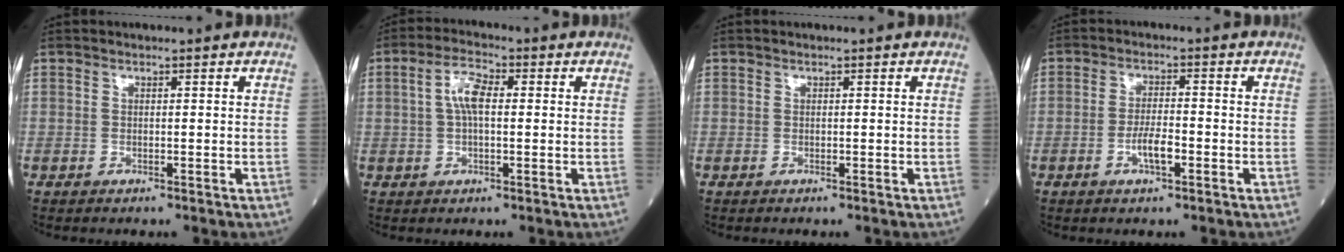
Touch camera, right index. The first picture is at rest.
{"total": 5.1, "force": [0.8, 1.8, 4.7], "torque": [-0.097, 0.015, 0.014]}
{"total": 0.0}
{"total": 4.0, "force": [-1.5, 0.9, 3.6], "torque": [-0.068, 0.002, -0.029]}